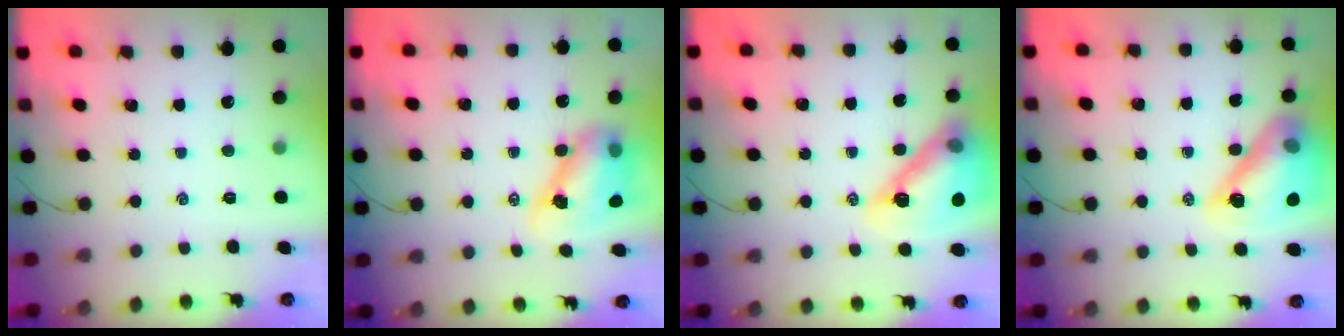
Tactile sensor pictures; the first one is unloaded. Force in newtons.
{"total": 9.3, "press": 9.1, "slide": 2.3}
{"total": 20.5, "press": 20.2, "slide": 3.4}
{"total": 18.1, "press": 17.7, "slide": 3.8}